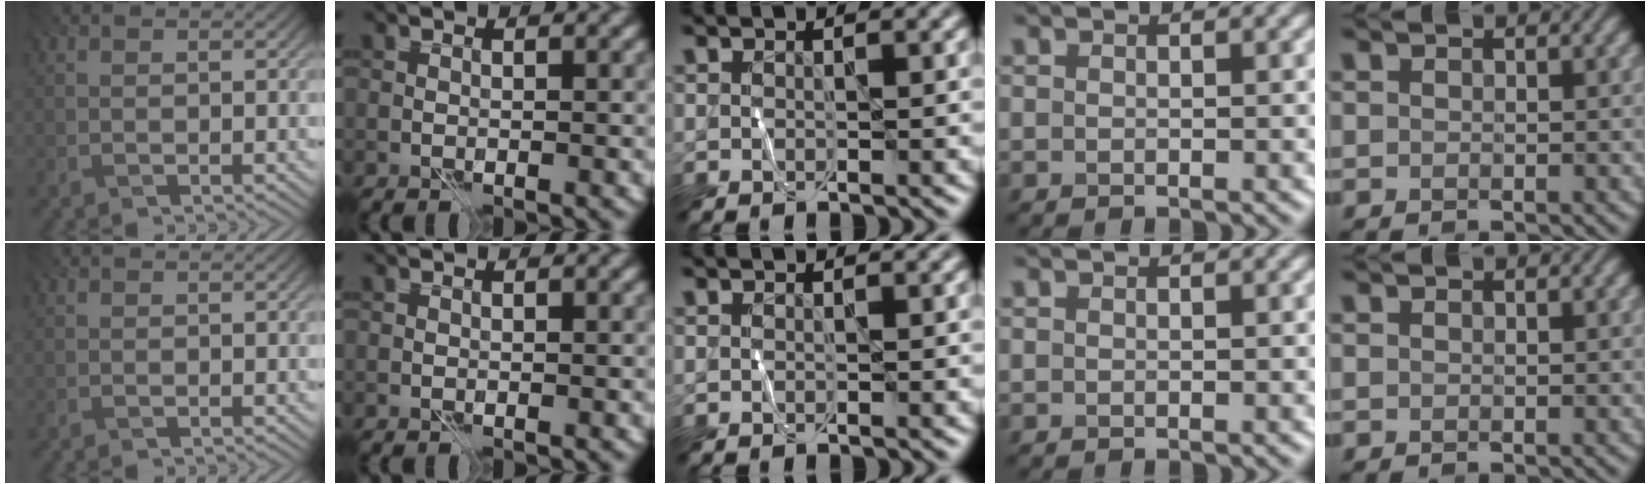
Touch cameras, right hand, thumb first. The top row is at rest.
{}